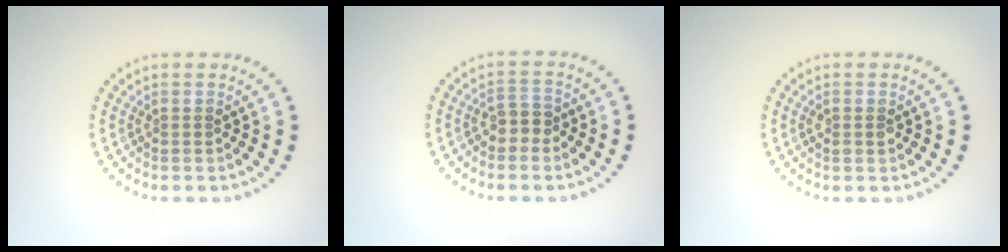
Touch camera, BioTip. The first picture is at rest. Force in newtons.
{"total": 1.9, "press": 1.7, "slide": 0.9}
{"total": 1.1, "press": 1.0, "slide": 0.2}